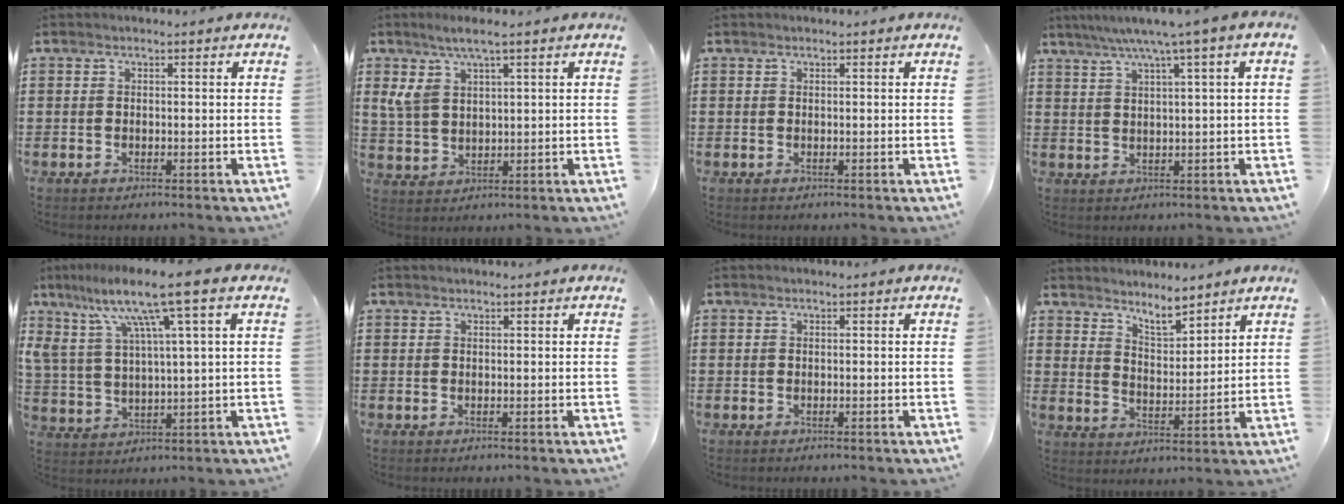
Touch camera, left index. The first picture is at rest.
{"total": 5.4, "force": [2.7, 2.2, 4.1], "torque": [-0.087, 0.007, 0.047]}
{"total": 0.0}
{"total": 4.5, "force": [2.3, -0.6, 3.8], "torque": [-0.081, -0.005, 0.033]}
{"total": 11.2, "force": [6.4, 1.3, 9.2], "torque": [-0.201, -0.017, 0.103]}
{"total": 0.0}
{"total": 0.0}
{"total": 4.7, "force": [4.6, 0.5, 1.1], "torque": [-0.028, -0.020, 0.082]}